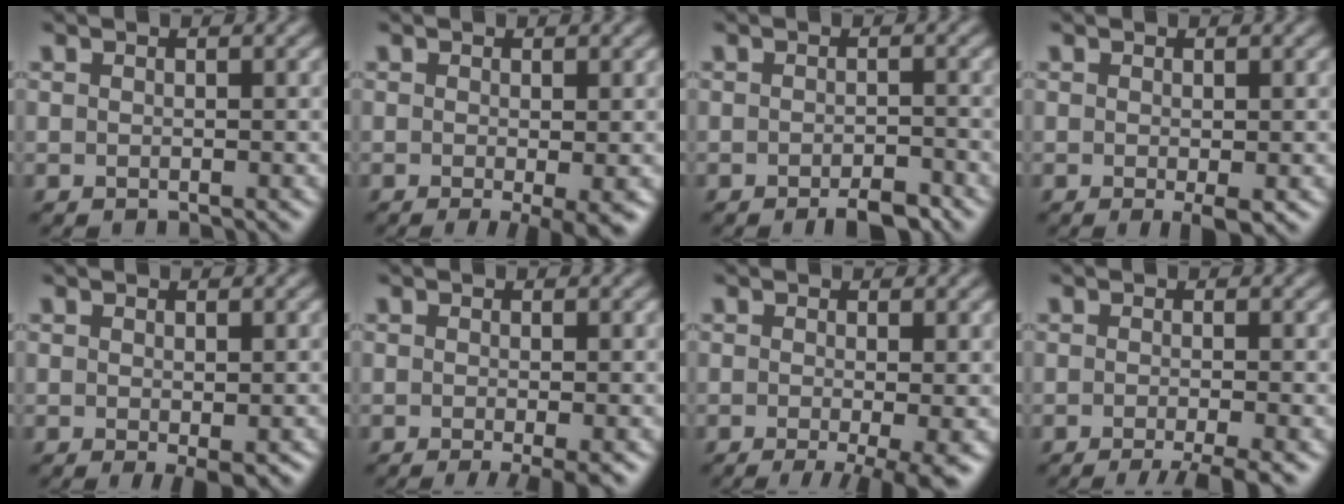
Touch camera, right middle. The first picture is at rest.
{"total": 3.0, "force": [-0.8, 0.4, 2.8], "torque": [-0.043, -0.012, -0.010]}
{"total": 2.7, "force": [-2.0, 0.8, 1.7], "torque": [-0.024, 0.001, -0.030]}
{"total": 1.5, "force": [-0.4, 0.1, 1.4], "torque": [-0.024, -0.009, -0.006]}
{"total": 1.7, "force": [-0.5, 0.3, 1.6], "torque": [-0.024, -0.007, -0.006]}
{"total": 3.2, "force": [-1.4, 0.6, 2.8], "torque": [-0.039, -0.008, -0.025]}
{"total": 5.6, "force": [-2.0, 1.3, 5.0], "torque": [-0.068, -0.016, -0.024]}
{"total": 3.8, "force": [-2.3, 0.6, 3.0], "torque": [-0.036, -0.002, -0.042]}